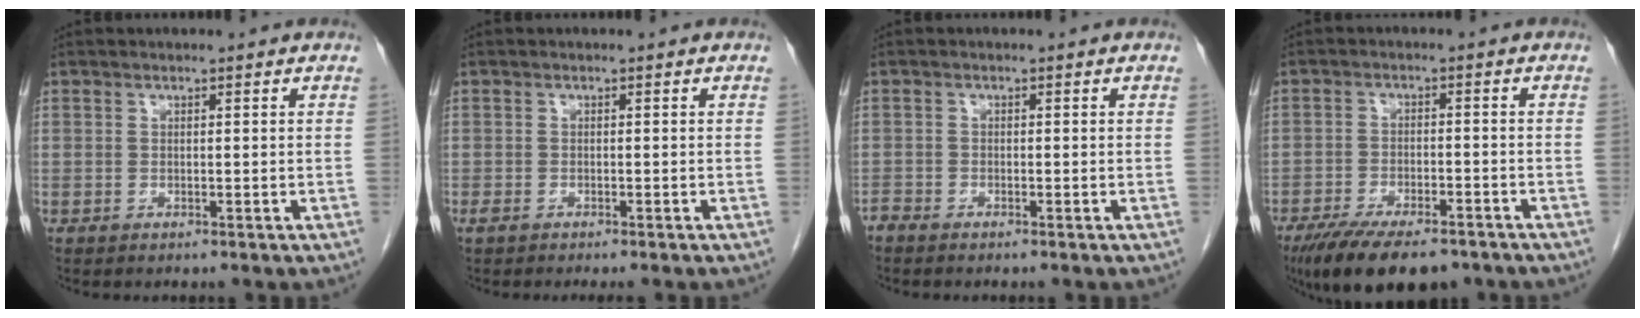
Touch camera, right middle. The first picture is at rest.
{"total": 2.3, "force": [-1.9, 0.6, 1.3], "torque": [-0.018, -0.005, -0.024]}
{"total": 1.0, "force": [-1.0, 0.1, 0.1], "torque": [-0.005, -0.002, -0.022]}
{"total": 12.9, "force": [-9.7, 4.3, 7.4], "torque": [-0.126, -0.018, -0.152]}